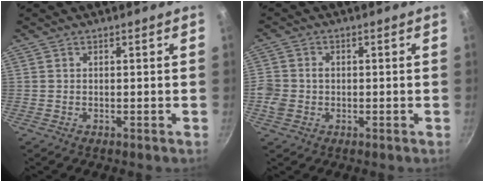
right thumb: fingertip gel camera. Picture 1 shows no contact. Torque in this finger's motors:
{"motor_torque": [0.86, 1.23, 0.42, 0.15, 0.08]}